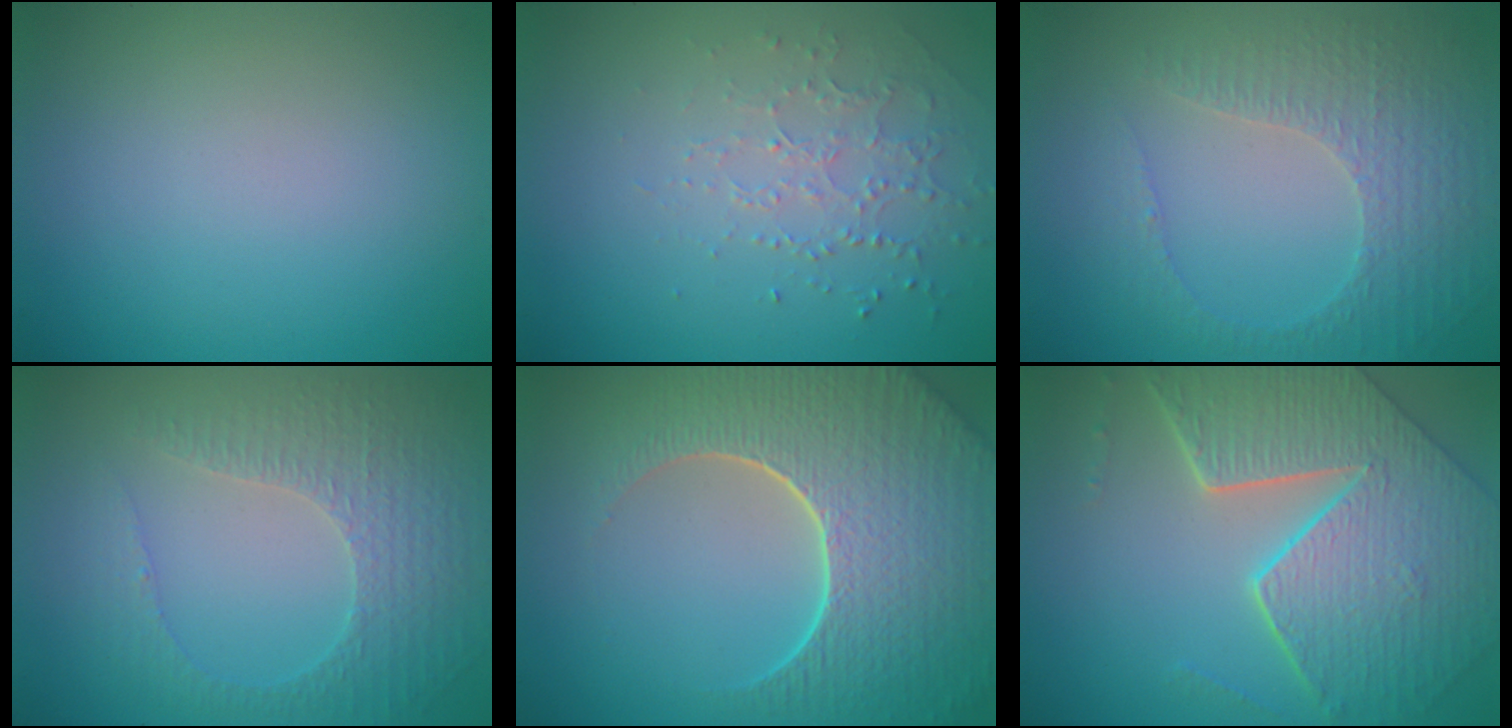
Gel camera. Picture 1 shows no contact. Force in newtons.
{"total": 1.5, "press": 1.2, "slide": 0.9}
{"total": 4.6, "press": 3.3, "slide": 3.2}
{"total": 4.6, "press": 3.2, "slide": 3.3}
{"total": 9.5, "press": 6.7, "slide": 6.6}
{"total": 8.8, "press": 6.3, "slide": 6.2}